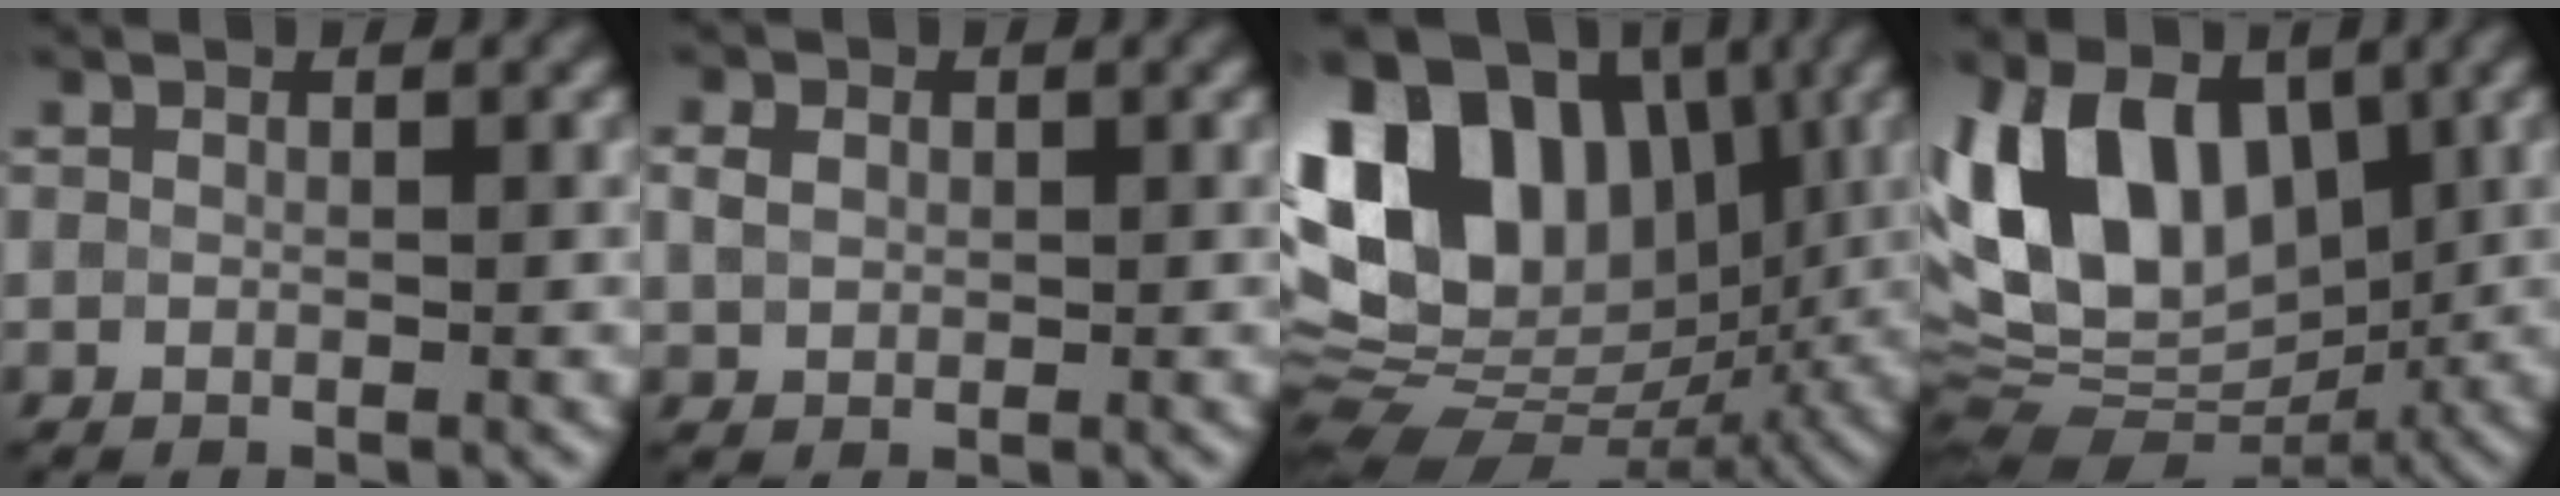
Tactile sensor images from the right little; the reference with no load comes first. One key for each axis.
{"total": 1.8, "fx": 0.5, "fy": 1.5, "fz": 1.0, "tx": -0.023, "ty": 0.008, "tz": 0.005}
{"total": 16.4, "fx": 3.9, "fy": 11.7, "fz": 10.8, "tx": -0.198, "ty": 0.046, "tz": 0.059}
{"total": 12.1, "fx": 2.6, "fy": 8.2, "fz": 8.4, "tx": -0.156, "ty": 0.010, "tz": 0.029}